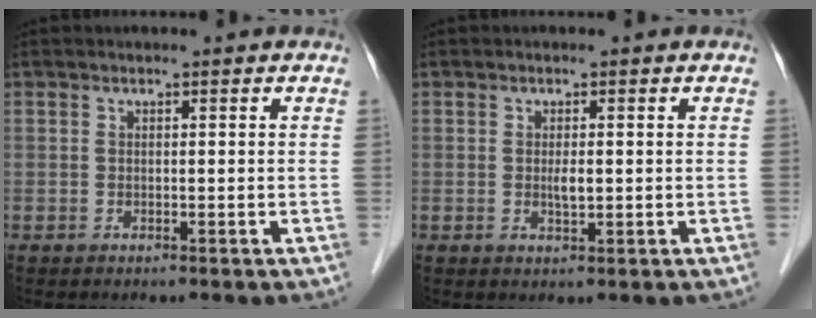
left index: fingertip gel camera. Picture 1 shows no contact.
{"total": 1.9, "force": [0.1, 0.3, 1.8], "torque": [-0.035, -0.002, 0.002]}